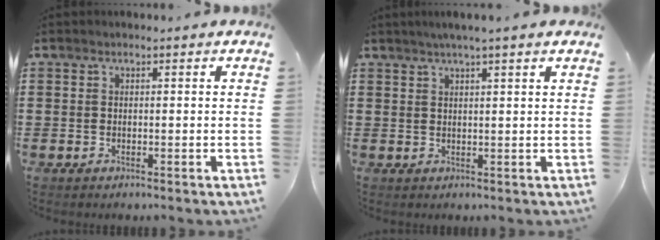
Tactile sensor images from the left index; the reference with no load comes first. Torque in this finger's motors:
{"motor_torque": [1.18, 0.15, 0.54, 0.13]}